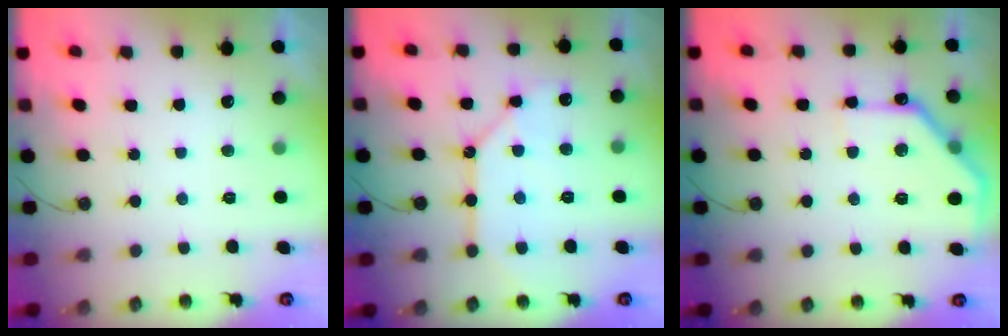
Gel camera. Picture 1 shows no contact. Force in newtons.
{"total": 11.2, "press": 11.1, "slide": 1.0}
{"total": 13.9, "press": 13.8, "slide": 0.7}